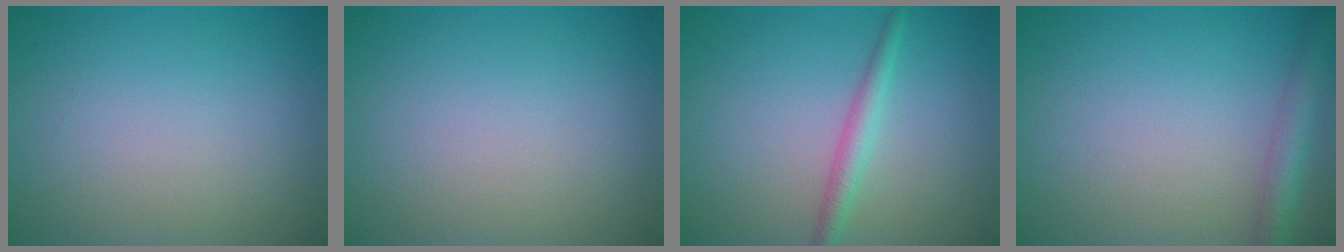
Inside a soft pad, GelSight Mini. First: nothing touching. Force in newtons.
{"total": 0.0}
{"total": 2.1, "press": 2.1, "slide": 0.1}
{"total": 2.9, "press": 2.9, "slide": 0.1}